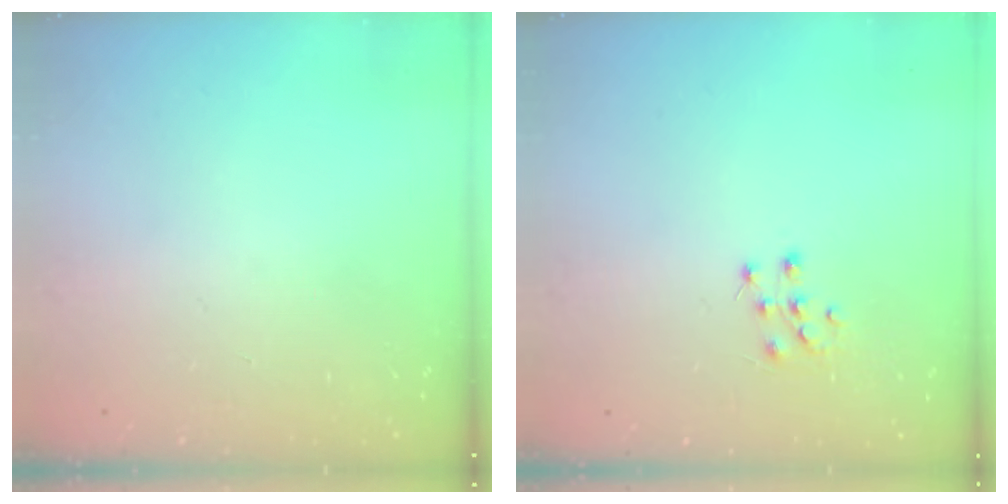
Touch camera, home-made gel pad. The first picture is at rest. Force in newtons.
{"total": 7.2, "press": 7.1, "slide": 0.7}